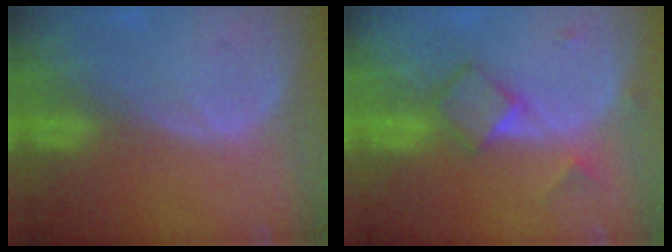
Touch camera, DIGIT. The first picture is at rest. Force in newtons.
{"total": 4.9, "press": 4.7, "slide": 1.4}